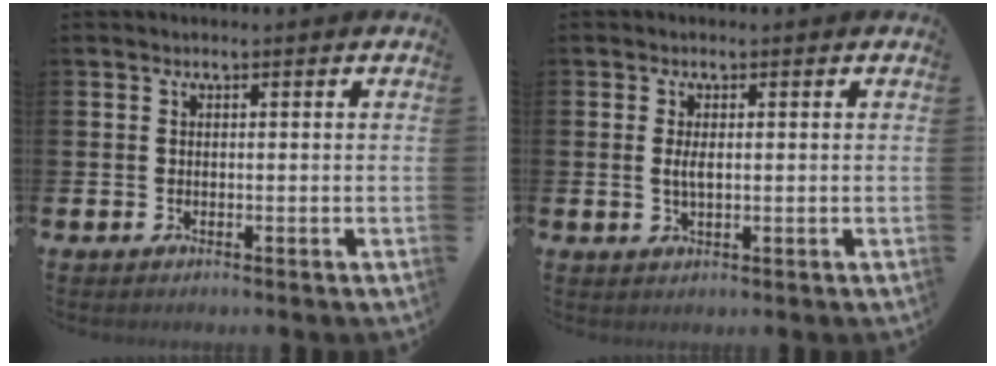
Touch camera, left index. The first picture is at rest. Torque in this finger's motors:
{"motor_torque": [0.40, 0.24, 0.05, 0.03]}